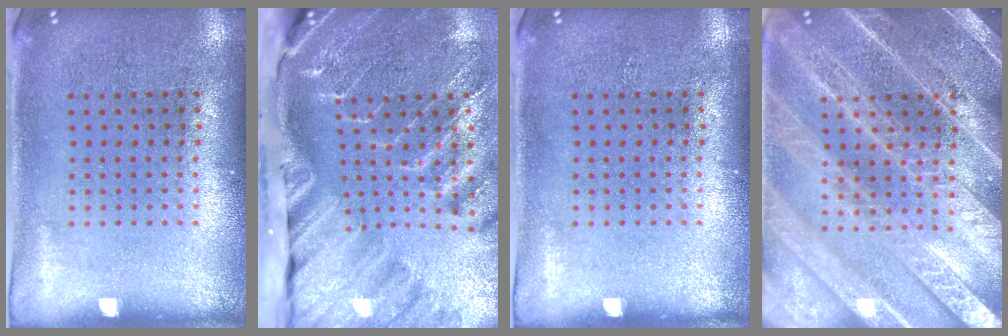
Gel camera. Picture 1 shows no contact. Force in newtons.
{"total": 4.3, "press": 3.3, "slide": 2.8}
{"total": 0.0}
{"total": 5.9, "press": 5.8, "slide": 0.7}